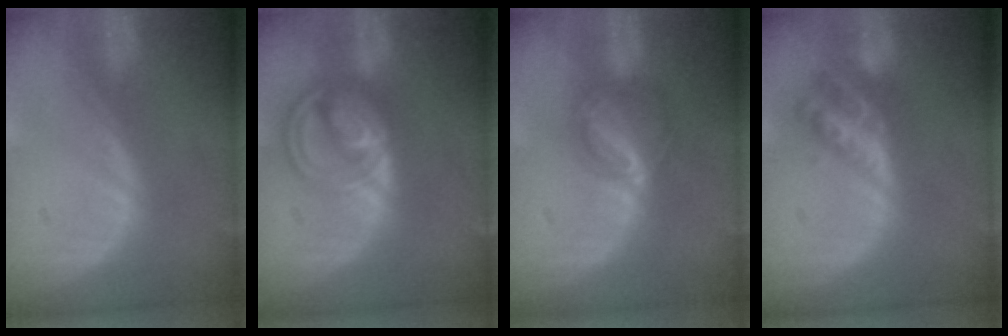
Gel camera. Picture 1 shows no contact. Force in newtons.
{"total": 8.6, "press": 7.3, "slide": 4.6}
{"total": 6.4, "press": 5.5, "slide": 3.2}
{"total": 6.1, "press": 5.3, "slide": 3.0}